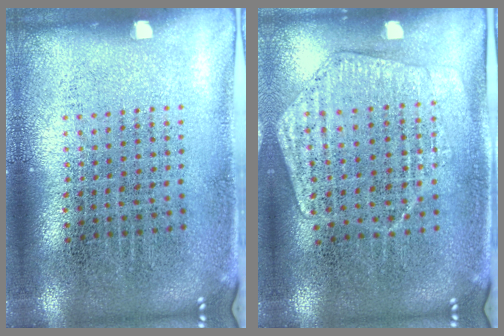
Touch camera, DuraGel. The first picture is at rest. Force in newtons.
{"total": 1.4, "press": 1.4, "slide": 0.3}